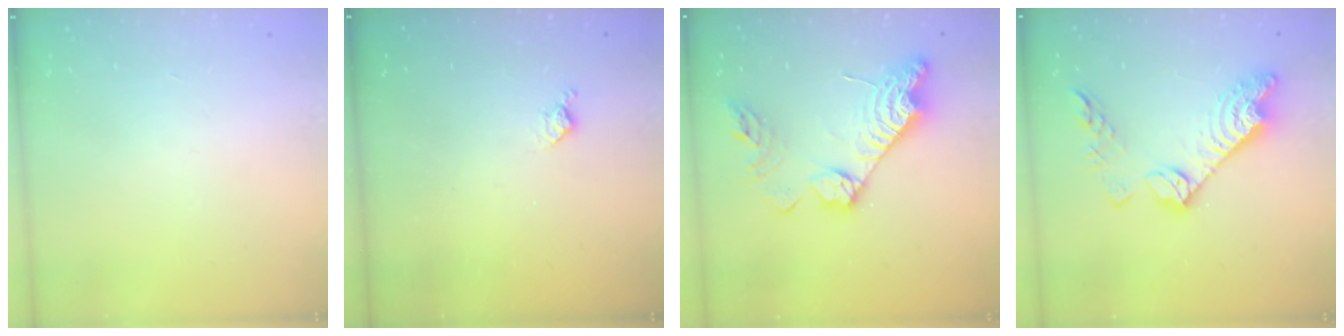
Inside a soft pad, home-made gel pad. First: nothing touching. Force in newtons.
{"total": 5.1, "press": 5.0, "slide": 0.7}
{"total": 17.9, "press": 17.9, "slide": 1.4}
{"total": 16.5, "press": 16.5, "slide": 1.1}